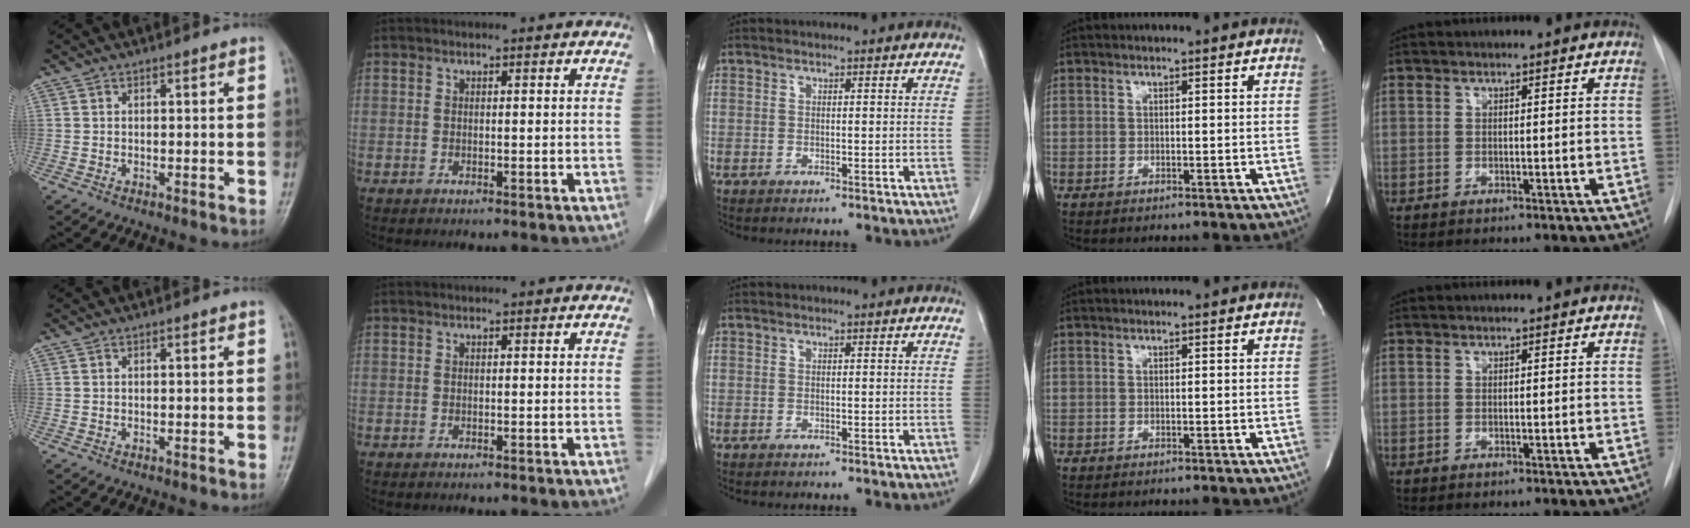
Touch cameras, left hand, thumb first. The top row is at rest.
{}